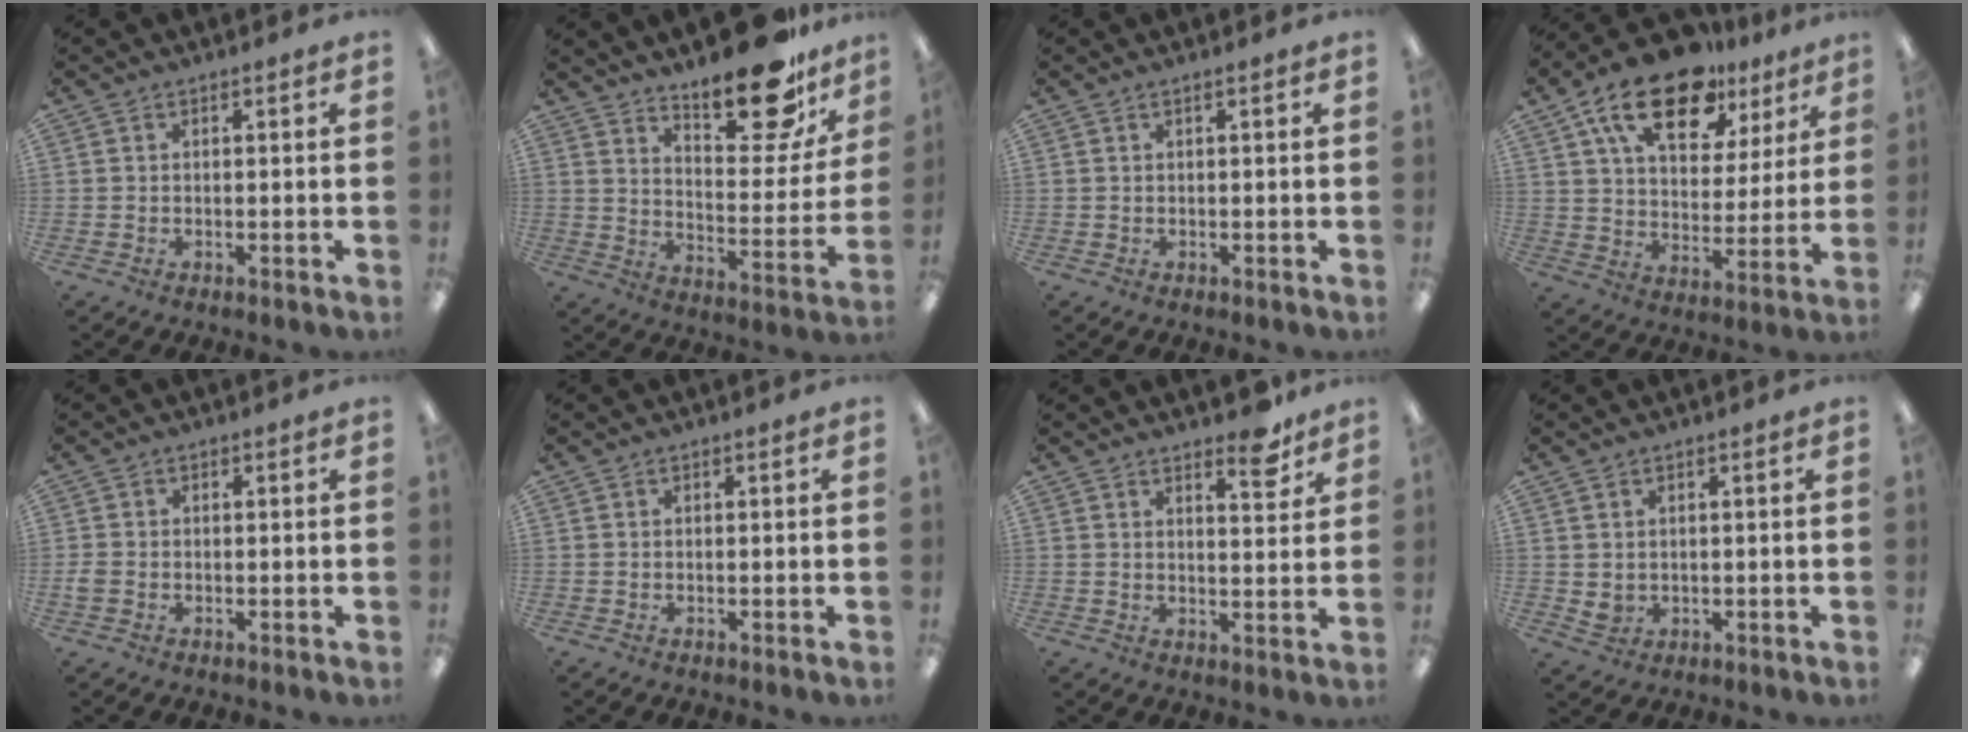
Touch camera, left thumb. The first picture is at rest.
{"total": 18.8, "force": [14.7, 6.4, 9.8], "torque": [-0.130, -0.102, 0.244]}
{"total": 0.6, "force": [0.2, 0.0, 0.5], "torque": [-0.009, 0.000, 0.004]}
{"total": 19.0, "force": [12.3, 9.6, 10.8], "torque": [-0.180, -0.055, 0.212]}
{"total": 1.9, "force": [-0.6, 1.6, 0.8], "torque": [-0.013, 0.005, -0.011]}
{"total": 0.0}
{"total": 6.2, "force": [5.0, 2.1, 3.1], "torque": [-0.026, -0.034, 0.079]}
{"total": 2.1, "force": [0.8, 1.9, 0.5], "torque": [-0.001, -0.001, 0.013]}